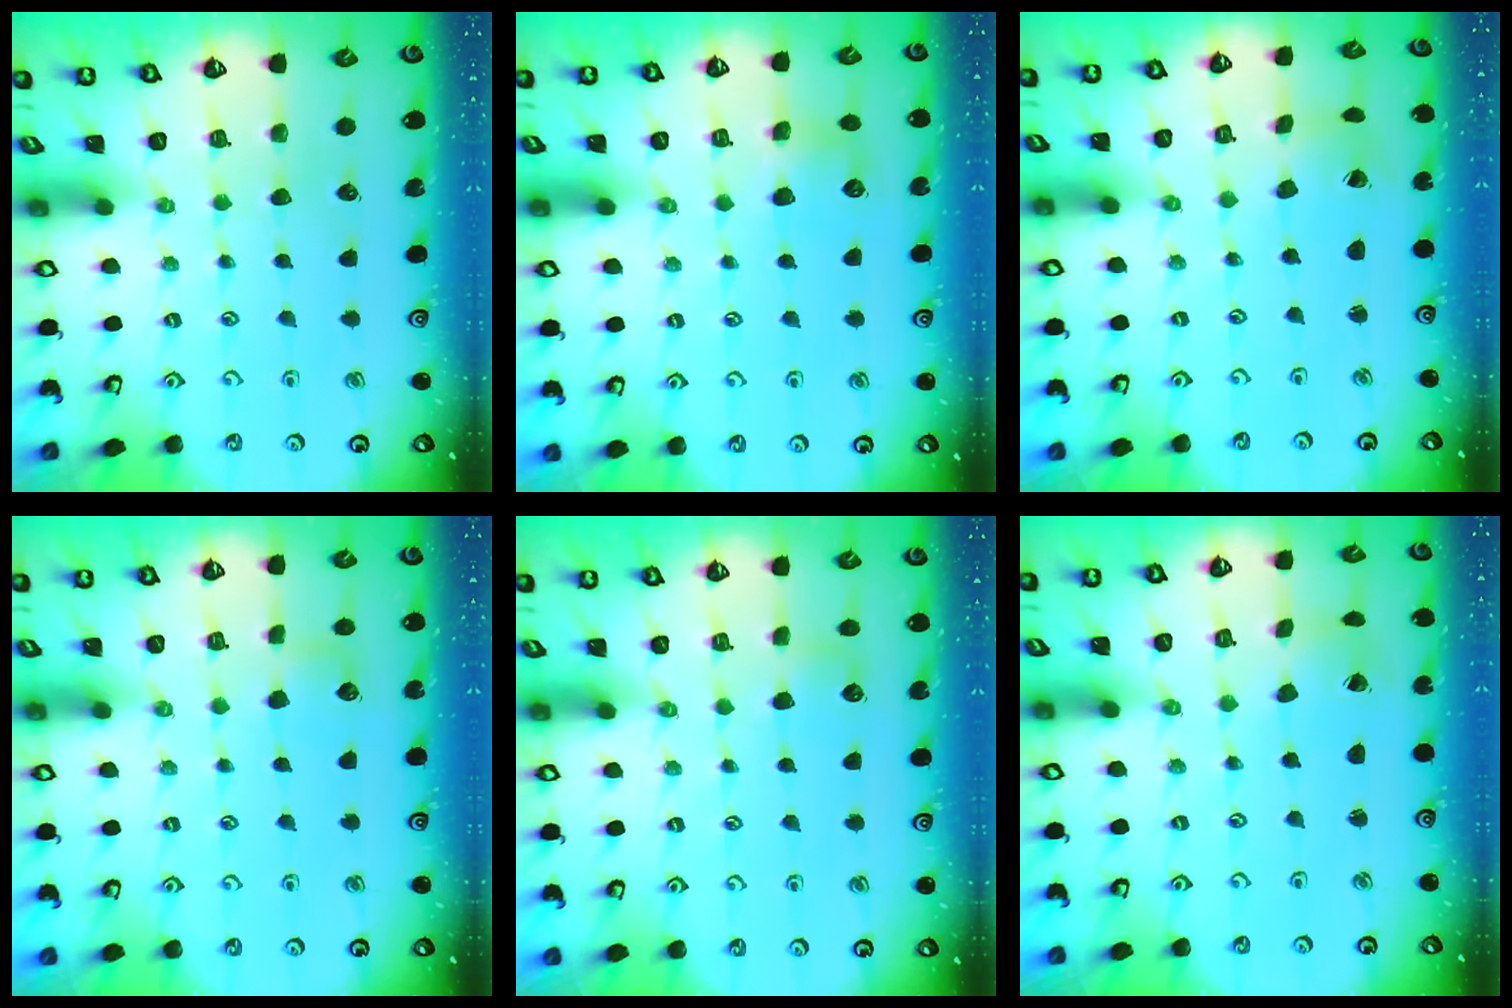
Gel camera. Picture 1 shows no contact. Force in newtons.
{"total": 6.1, "press": 6.1, "slide": 0.7}
{"total": 1.4, "press": 1.4, "slide": 0.2}
{"total": 5.1, "press": 5.1, "slide": 0.6}
{"total": 4.2, "press": 4.2, "slide": 0.6}
{"total": 1.1, "press": 1.1, "slide": 0.2}